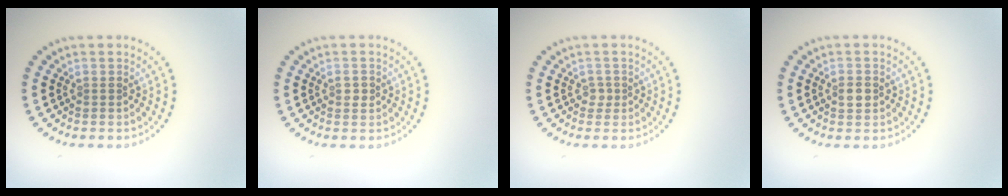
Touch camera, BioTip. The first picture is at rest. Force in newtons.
{"total": 1.0, "press": 1.0, "slide": 0.1}
{"total": 0.9, "press": 0.7, "slide": 0.5}
{"total": 1.5, "press": 1.5, "slide": 0.3}